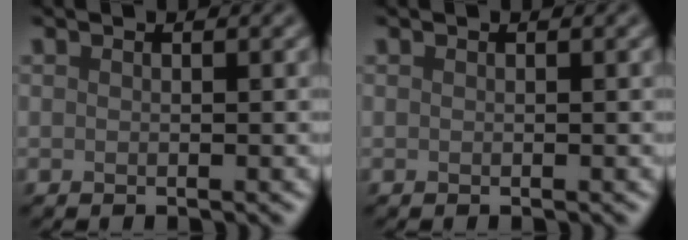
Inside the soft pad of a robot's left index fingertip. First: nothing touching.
{"total": 0.0}